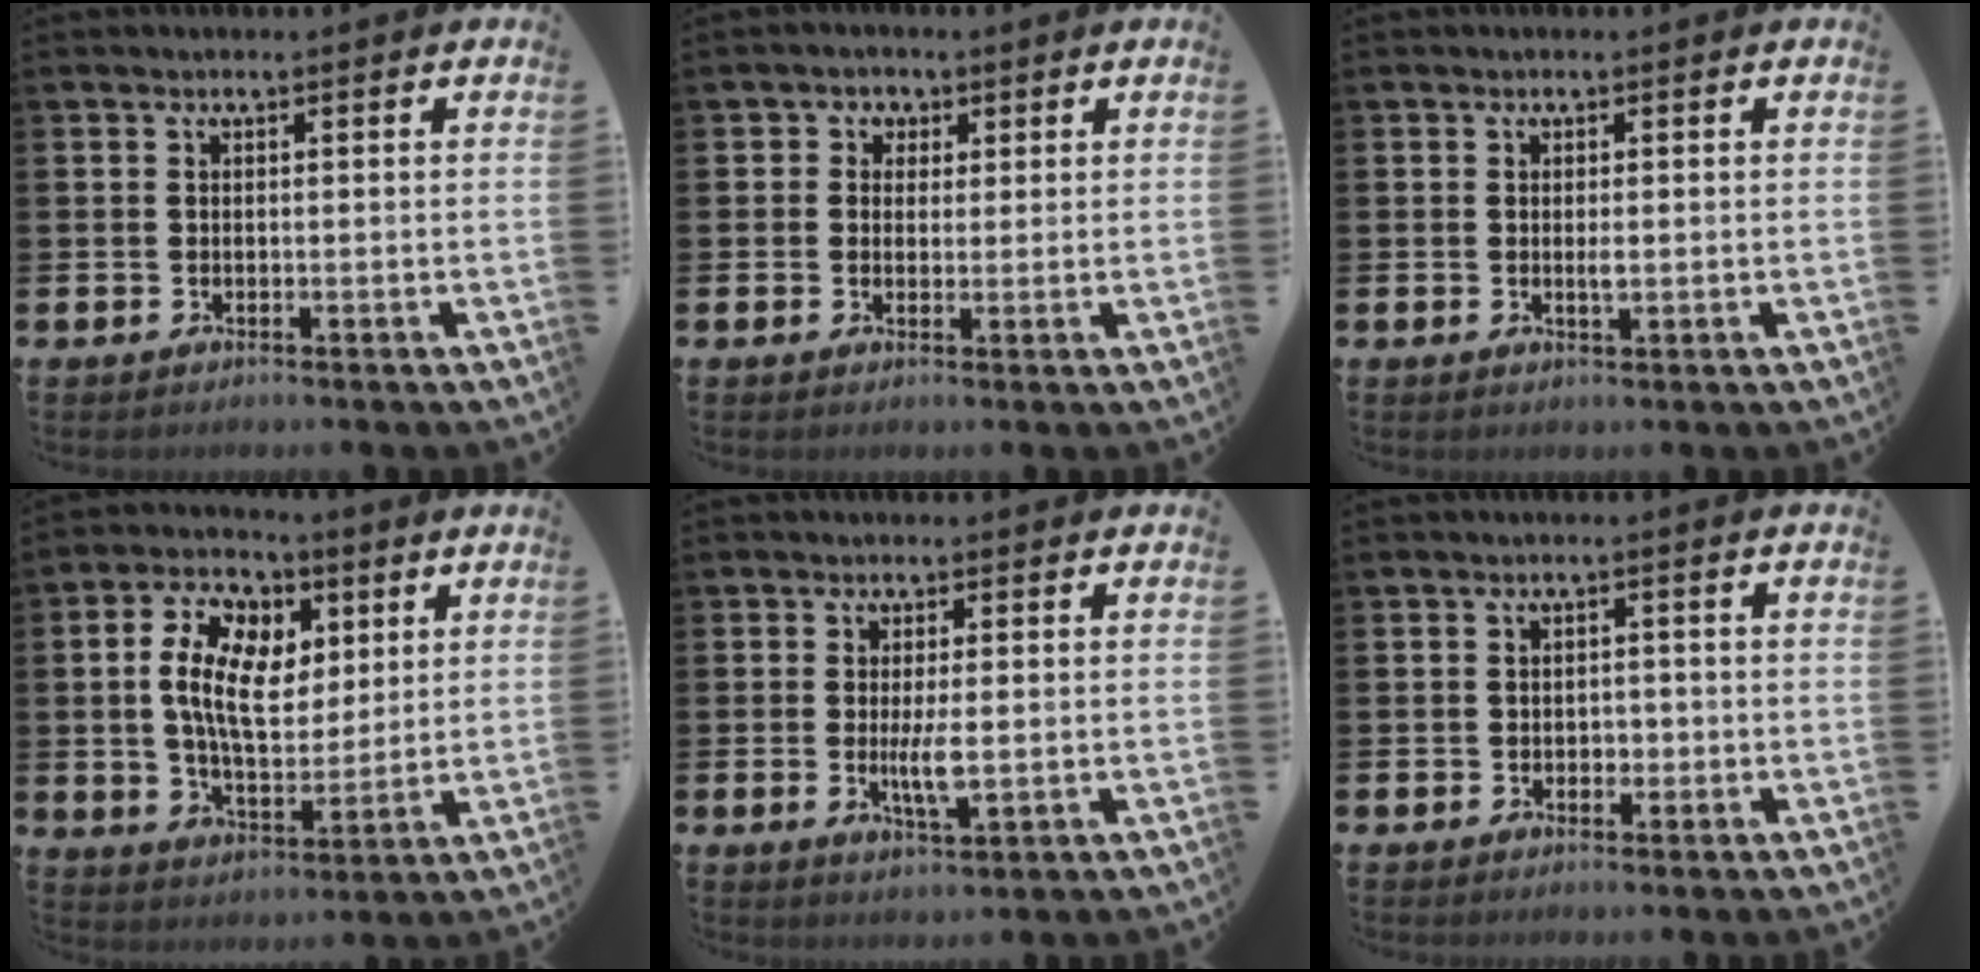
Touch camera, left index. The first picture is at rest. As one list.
[{"total": 2.4, "force": [1.0, 2.2, 0.0], "torque": [0.006, 0.005, 0.013]}, {"total": 1.1, "force": [0.0, 0.3, 1.1], "torque": [-0.014, -0.001, -0.002]}, {"total": 9.4, "force": [3.6, 5.5, 6.7], "torque": [-0.134, 0.001, 0.065]}, {"total": 3.6, "force": [-0.1, 0.9, 3.5], "torque": [-0.048, -0.007, -0.007]}, {"total": 1.6, "force": [-0.4, 1.4, 0.6], "torque": [0.001, -0.001, -0.014]}]